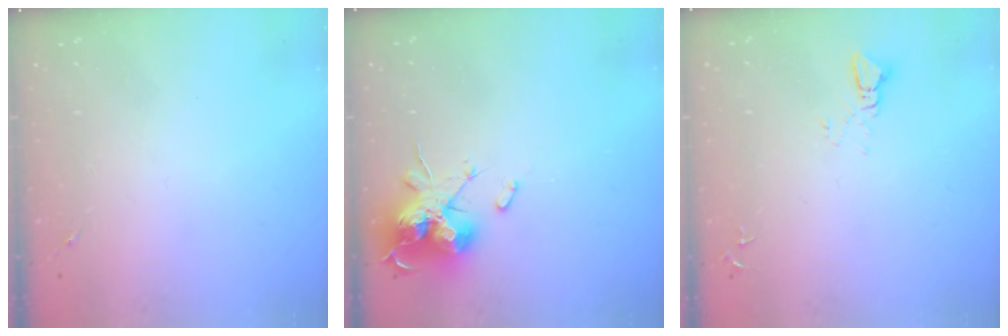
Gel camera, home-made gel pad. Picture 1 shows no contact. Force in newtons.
{"total": 16.7, "press": 16.7, "slide": 0.1}
{"total": 2.4, "press": 2.4, "slide": 0.1}